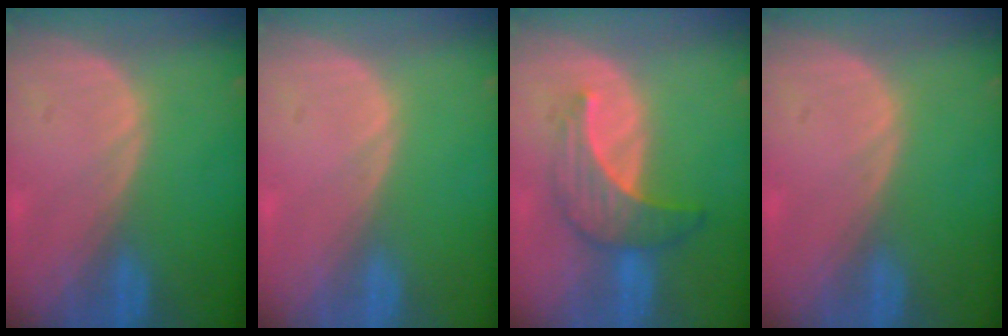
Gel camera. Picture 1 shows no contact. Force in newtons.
{"total": 0.0}
{"total": 7.0, "press": 6.6, "slide": 2.3}
{"total": 0.0}